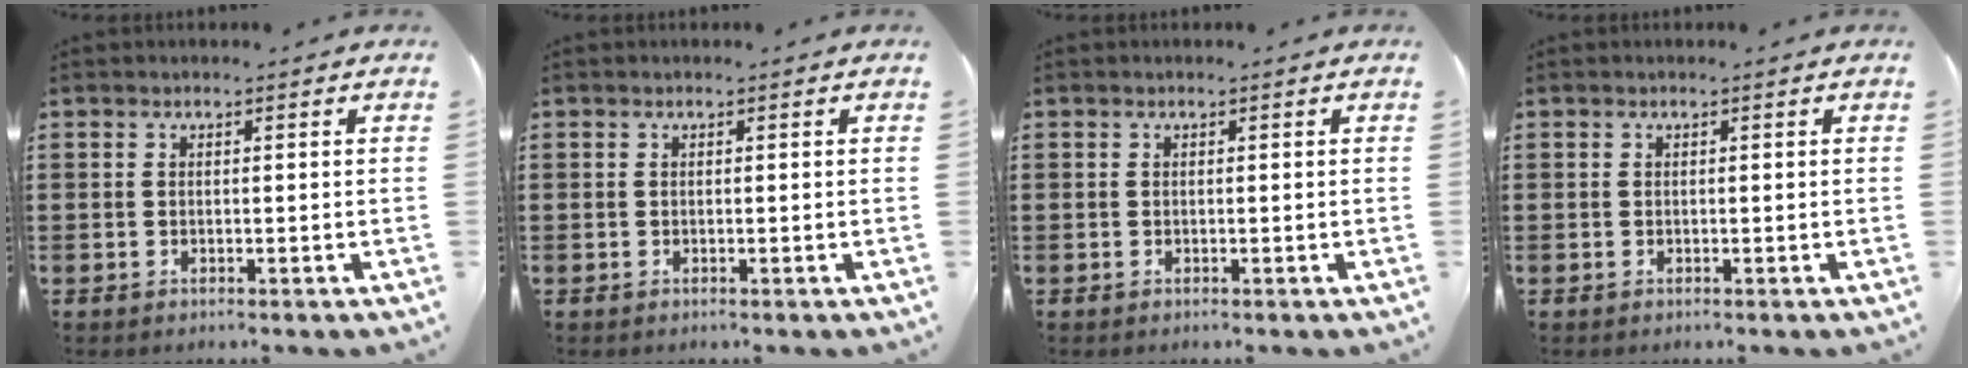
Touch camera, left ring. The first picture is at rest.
{"total": 0.0}
{"total": 0.0}
{"total": 0.0}